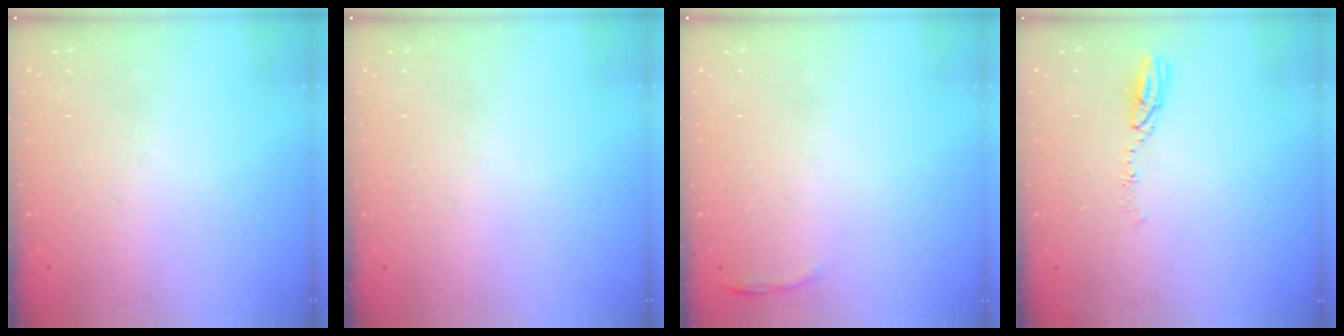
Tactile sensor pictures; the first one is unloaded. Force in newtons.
{"total": 0.0}
{"total": 3.4, "press": 3.3, "slide": 0.9}
{"total": 5.2, "press": 5.1, "slide": 0.4}